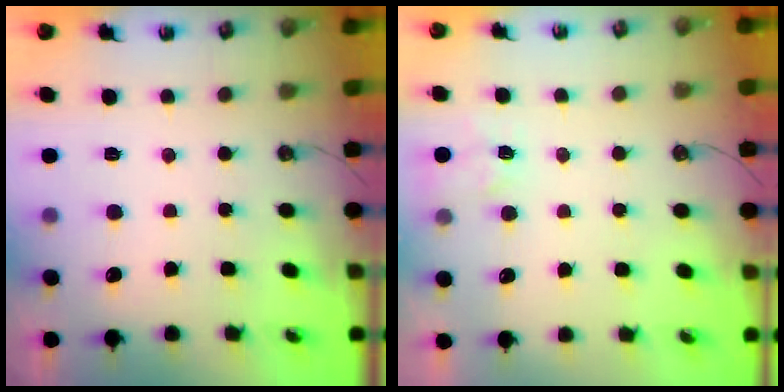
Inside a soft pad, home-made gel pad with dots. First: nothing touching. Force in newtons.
{"total": 3.7, "press": 3.7, "slide": 0.6}